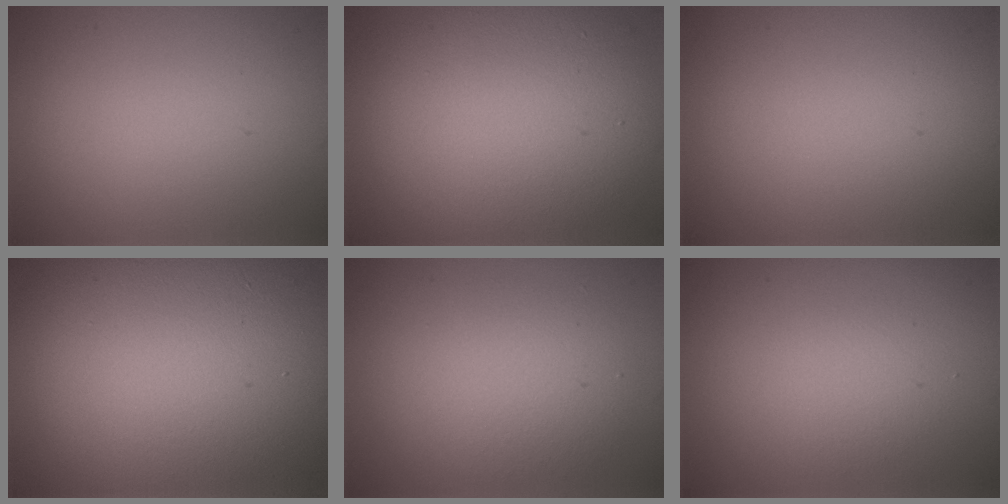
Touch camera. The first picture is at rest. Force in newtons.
{"total": 11.6, "press": 11.6, "slide": 0.5}
{"total": 0.0}
{"total": 18.6, "press": 18.5, "slide": 1.2}
{"total": 4.3, "press": 4.3, "slide": 0.1}
{"total": 2.0, "press": 2.0, "slide": 0.1}